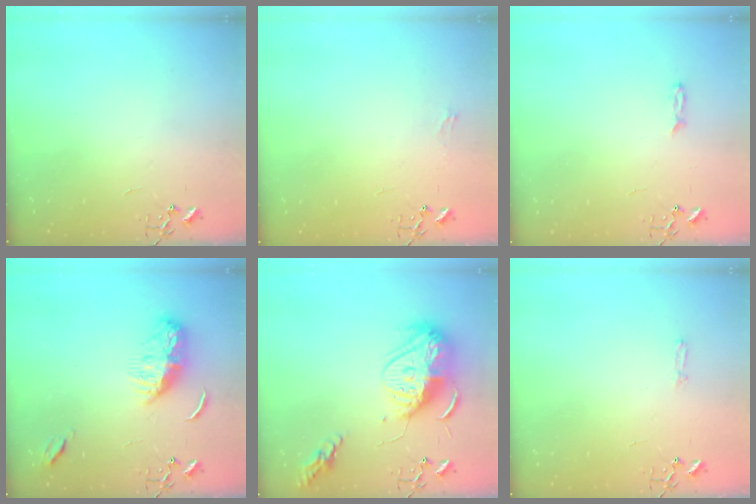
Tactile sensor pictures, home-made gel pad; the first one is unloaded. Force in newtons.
{"total": 4.4, "press": 4.4, "slide": 0.5}
{"total": 2.7, "press": 2.7, "slide": 0.4}
{"total": 10.1, "press": 10.1, "slide": 0.6}
{"total": 16.9, "press": 16.8, "slide": 1.4}
{"total": 2.8, "press": 2.8, "slide": 0.4}